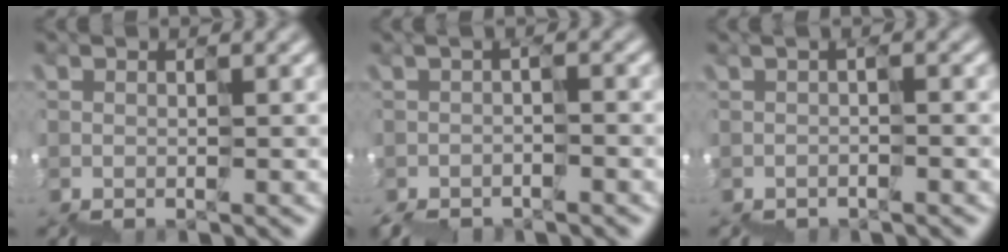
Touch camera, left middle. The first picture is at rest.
{"total": 2.1, "force": [-2.1, 0.0, 0.3], "torque": [-0.009, -0.007, -0.027]}
{"total": 0.8, "force": [-0.8, -0.1, -0.1], "torque": [0.003, 0.000, -0.005]}